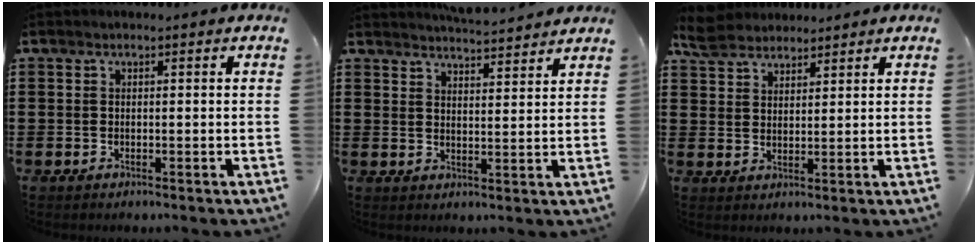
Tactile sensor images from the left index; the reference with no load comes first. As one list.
[{"total": 4.1, "force": [4.1, -0.3, 0.4], "torque": [-0.020, -0.018, 0.075]}, {"total": 4.9, "force": [4.4, 1.8, 1.1], "torque": [-0.039, -0.003, 0.084]}]